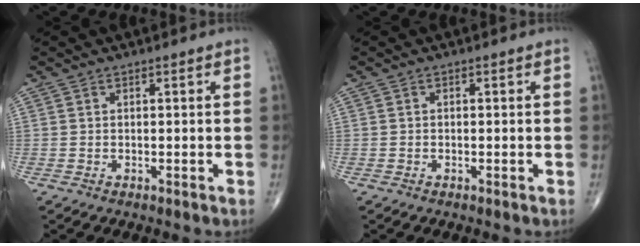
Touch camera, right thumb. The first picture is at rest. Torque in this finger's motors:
{"motor_torque": [-0.23, 0.05, -0.25, -0.02, 0.02]}